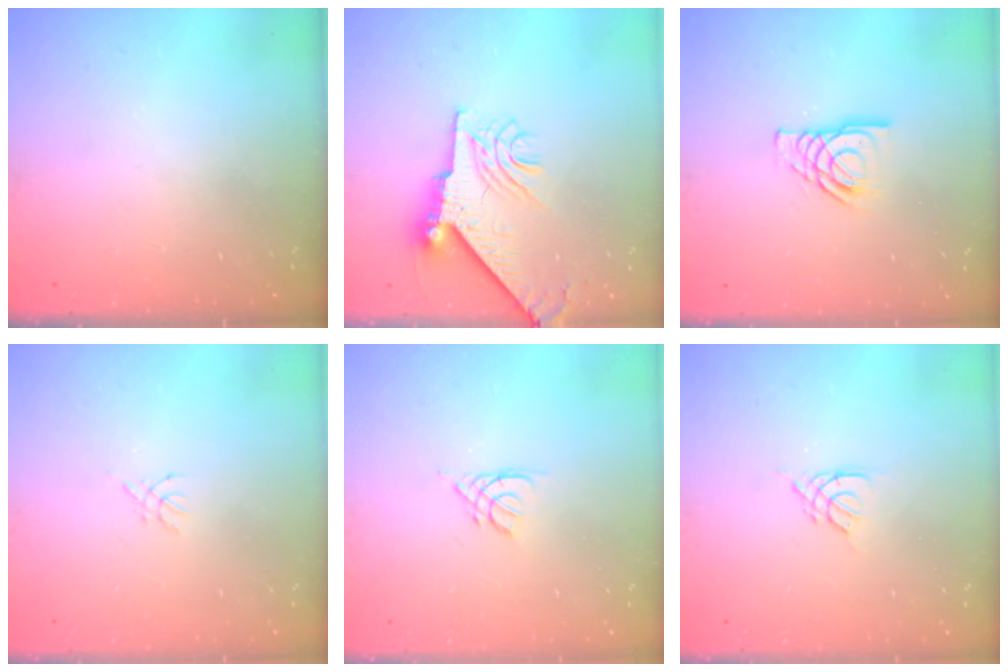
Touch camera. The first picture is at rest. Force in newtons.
{"total": 11.4, "press": 11.3, "slide": 1.5}
{"total": 7.9, "press": 7.9, "slide": 0.8}
{"total": 1.4, "press": 1.4, "slide": 0.3}
{"total": 2.5, "press": 2.5, "slide": 0.6}
{"total": 2.7, "press": 2.7, "slide": 0.5}